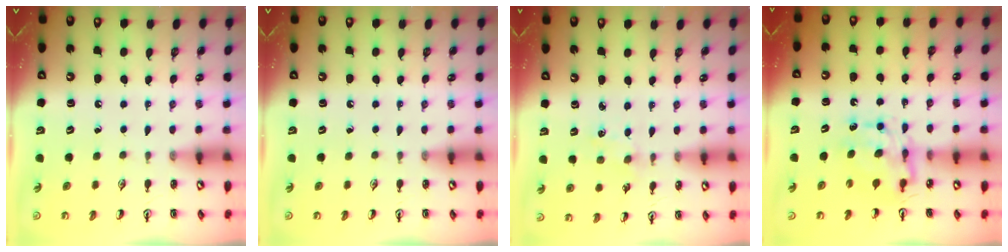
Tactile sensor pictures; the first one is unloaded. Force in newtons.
{"total": 0.0}
{"total": 1.1, "press": 1.1, "slide": 0.2}
{"total": 8.0, "press": 7.9, "slide": 0.4}